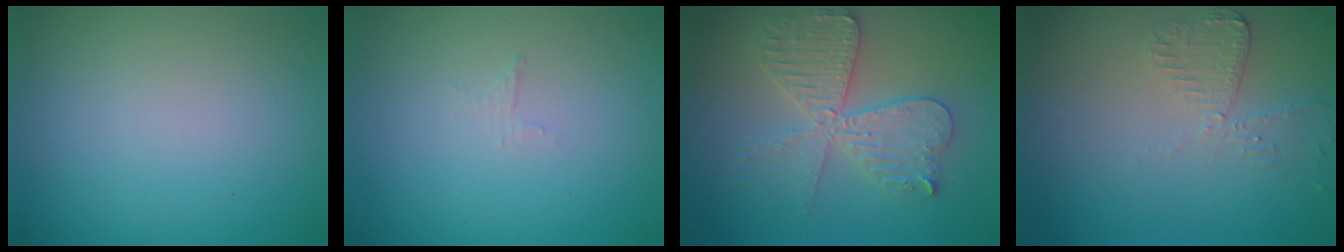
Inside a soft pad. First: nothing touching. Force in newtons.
{"total": 0.7, "press": 0.6, "slide": 0.2}
{"total": 4.8, "press": 4.7, "slide": 0.7}
{"total": 1.9, "press": 1.9, "slide": 0.4}